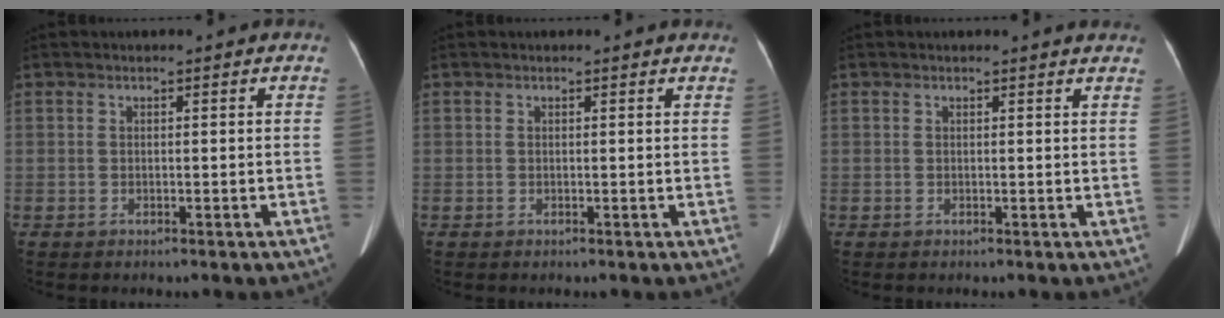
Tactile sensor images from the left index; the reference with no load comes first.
{"total": 1.5, "force": [1.4, 0.1, 0.3], "torque": [-0.012, 0.000, 0.007]}
{"total": 3.0, "force": [2.9, 0.1, 0.6], "torque": [-0.011, -0.003, 0.017]}